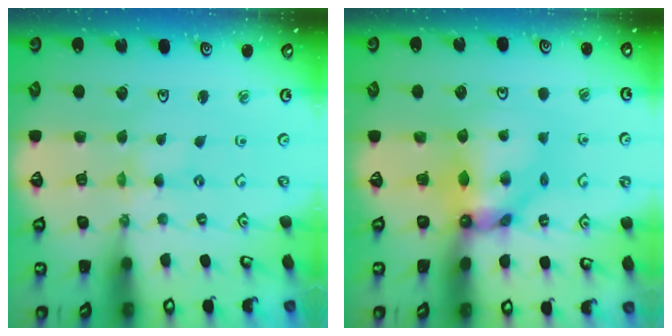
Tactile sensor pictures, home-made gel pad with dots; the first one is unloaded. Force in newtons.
{"total": 9.1, "press": 9.0, "slide": 0.8}